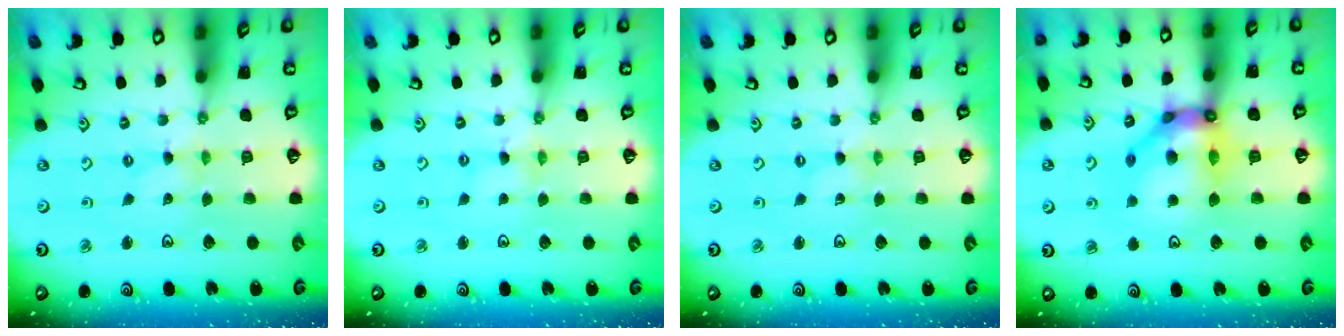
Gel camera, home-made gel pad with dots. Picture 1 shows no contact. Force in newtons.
{"total": 2.0, "press": 2.0, "slide": 0.3}
{"total": 0.0}
{"total": 15.9, "press": 15.8, "slide": 1.8}